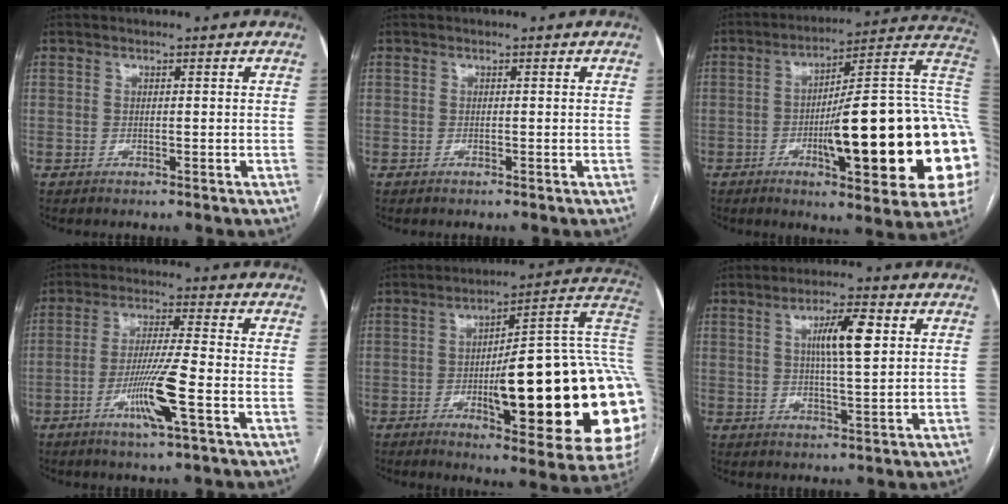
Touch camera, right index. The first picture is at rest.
{"total": 0.0}
{"total": 28.5, "force": [-3.9, 4.1, 27.9], "torque": [-0.298, 0.016, -0.057]}
{"total": 9.0, "force": [-3.4, -0.5, 8.3], "torque": [-0.161, -0.010, -0.065]}
{"total": 30.8, "force": [-2.9, 5.4, 30.2], "torque": [-0.321, 0.021, -0.039]}
{"total": 7.3, "force": [2.0, 1.0, 6.9], "torque": [-0.121, 0.008, 0.036]}